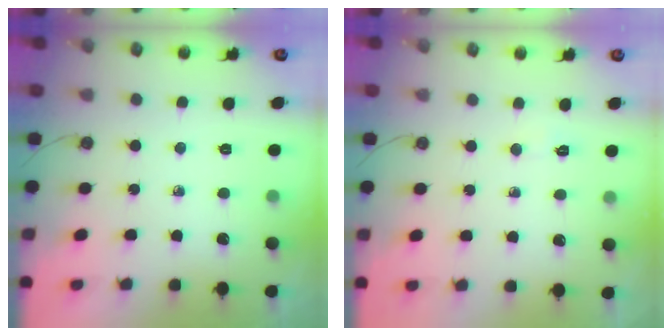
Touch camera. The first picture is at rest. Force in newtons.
{"total": 2.9, "press": 2.6, "slide": 1.4}